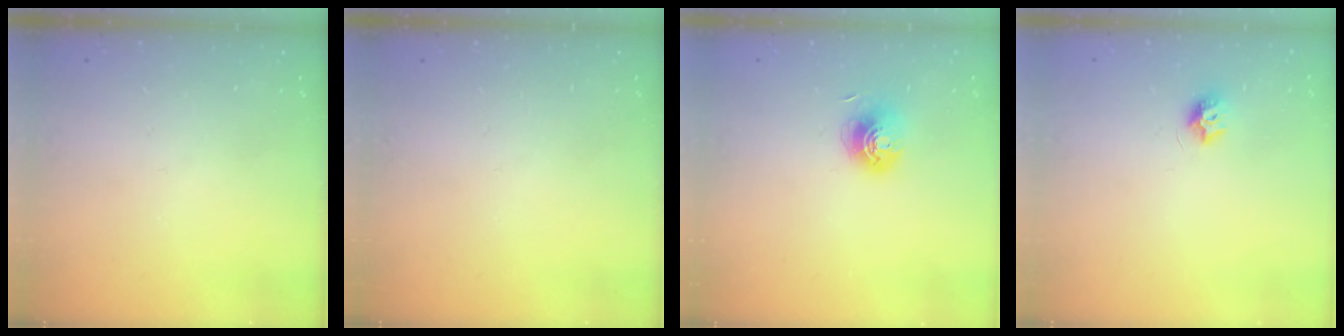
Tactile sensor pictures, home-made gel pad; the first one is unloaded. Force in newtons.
{"total": 0.0}
{"total": 7.0, "press": 7.0, "slide": 0.5}
{"total": 6.8, "press": 6.8, "slide": 0.5}